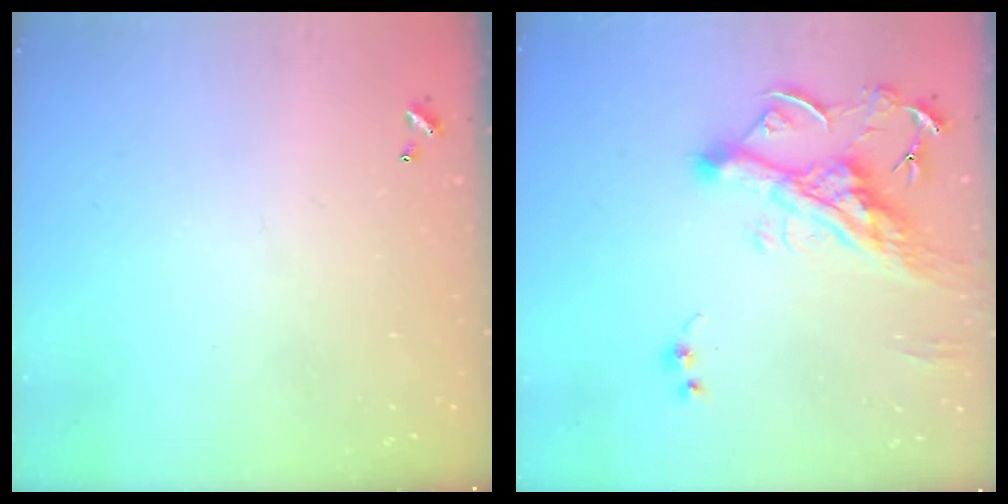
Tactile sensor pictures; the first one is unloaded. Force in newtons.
{"total": 10.4, "press": 10.3, "slide": 1.5}